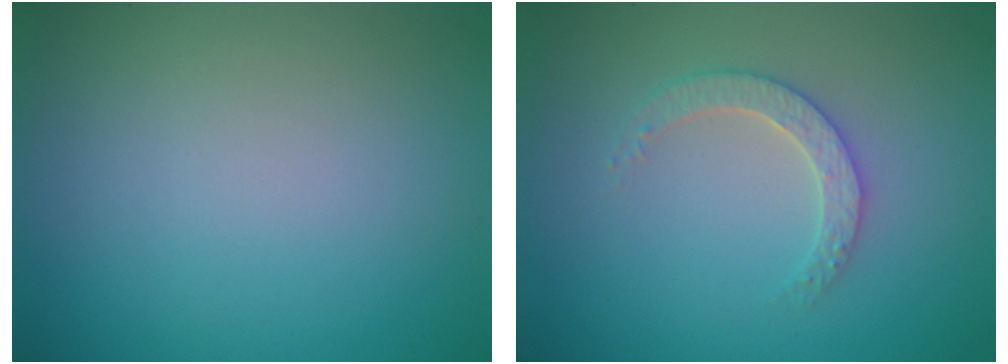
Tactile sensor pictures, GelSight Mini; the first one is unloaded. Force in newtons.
{"total": 2.5, "press": 2.4, "slide": 0.7}